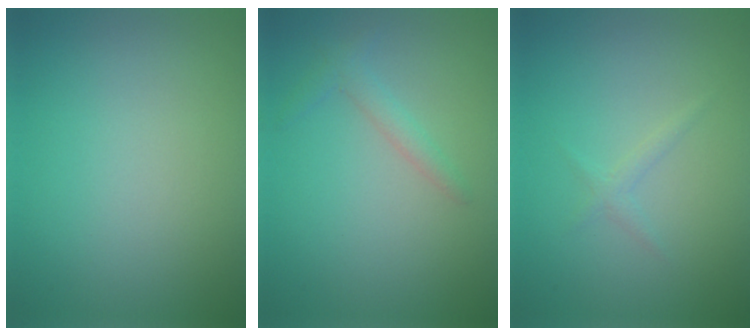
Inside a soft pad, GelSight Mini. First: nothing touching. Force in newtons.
{"total": 1.5, "press": 1.4, "slide": 0.1}
{"total": 0.9, "press": 0.9, "slide": 0.0}